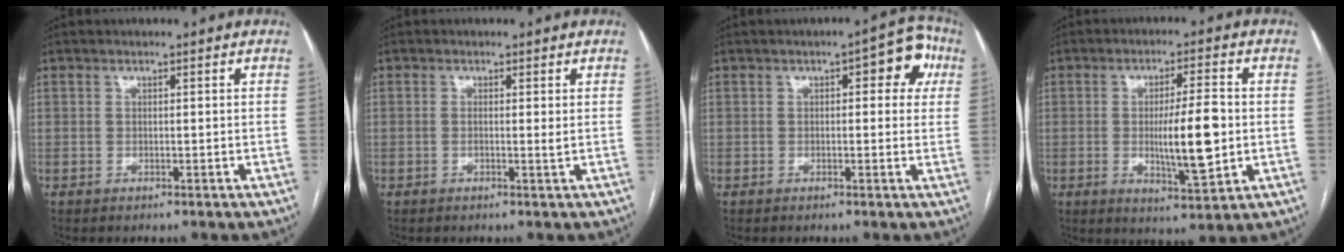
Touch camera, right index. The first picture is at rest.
{"total": 1.0, "force": [0.0, 0.0, 1.0], "torque": [-0.018, -0.001, -0.001]}
{"total": 6.1, "force": [1.8, 2.3, 5.4], "torque": [-0.052, 0.023, 0.011]}
{"total": 9.8, "force": [-0.8, 1.6, 9.6], "torque": [-0.159, -0.008, -0.009]}